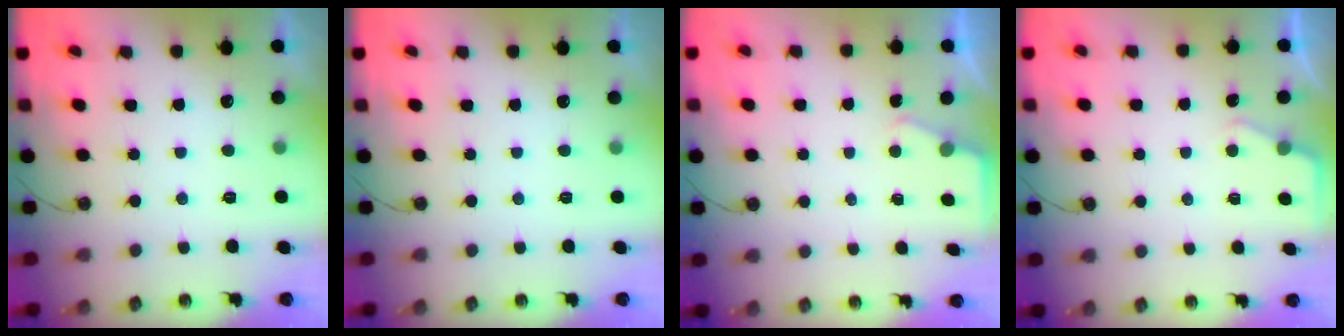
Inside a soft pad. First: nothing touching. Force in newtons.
{"total": 0.0}
{"total": 2.3, "press": 2.3, "slide": 0.4}
{"total": 2.6, "press": 2.6, "slide": 0.4}